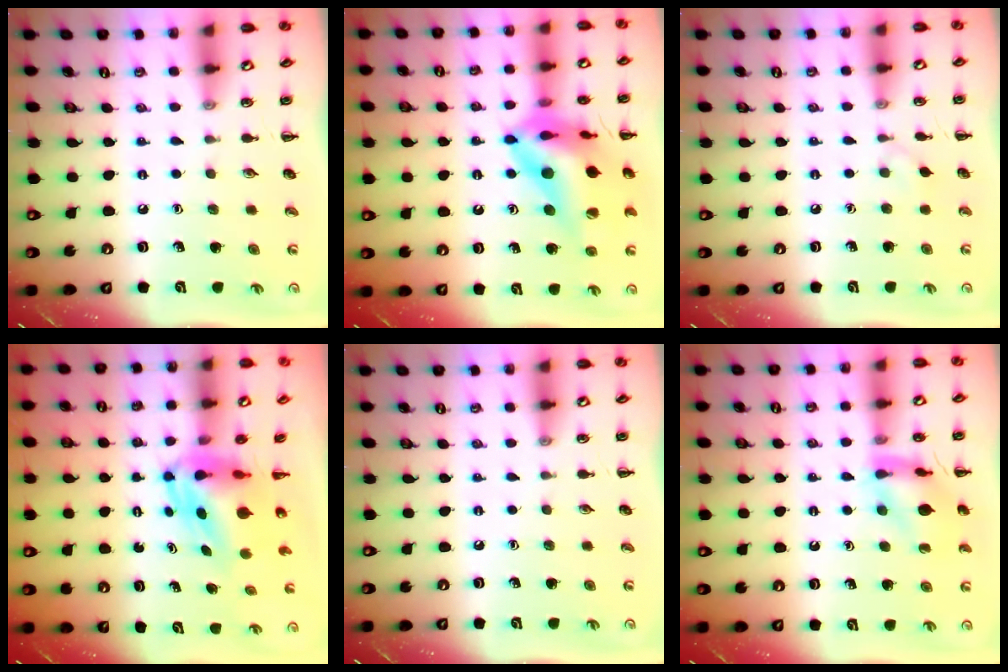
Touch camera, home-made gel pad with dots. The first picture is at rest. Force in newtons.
{"total": 20.1, "press": 19.6, "slide": 4.5}
{"total": 3.0, "press": 2.8, "slide": 1.2}
{"total": 5.4, "press": 5.1, "slide": 1.6}
{"total": 0.0}
{"total": 14.0, "press": 13.9, "slide": 1.4}